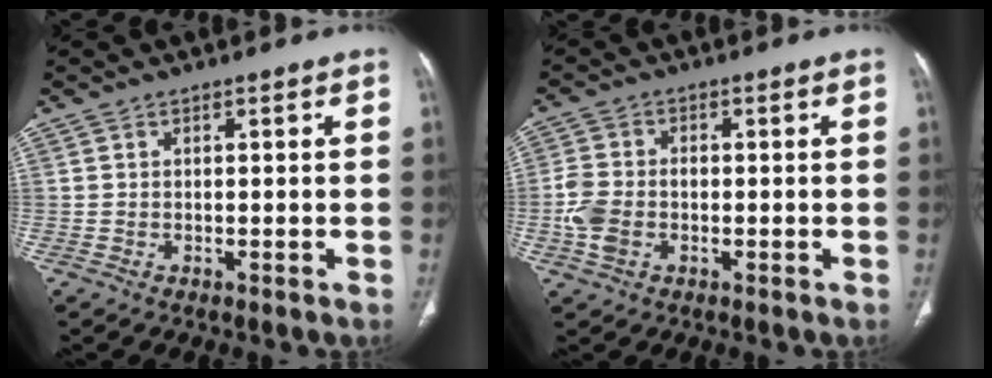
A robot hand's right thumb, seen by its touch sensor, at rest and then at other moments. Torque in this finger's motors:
{"motor_torque": [1.49, 0.68, 0.74, 0.25, 0.07]}